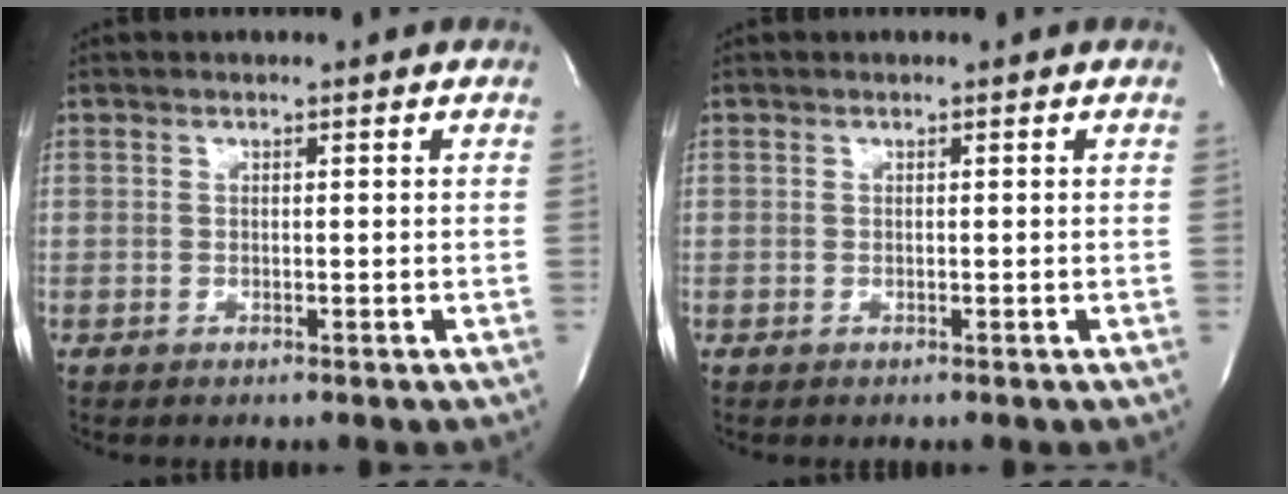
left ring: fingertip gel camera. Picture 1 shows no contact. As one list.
[{"total": 0.0}]